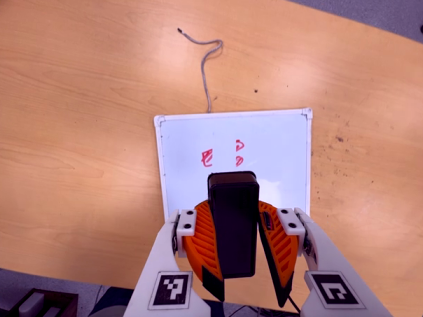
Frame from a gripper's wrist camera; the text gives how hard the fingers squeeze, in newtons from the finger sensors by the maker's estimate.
{"total": 10.6, "left": 9.9, "right": 11.2}